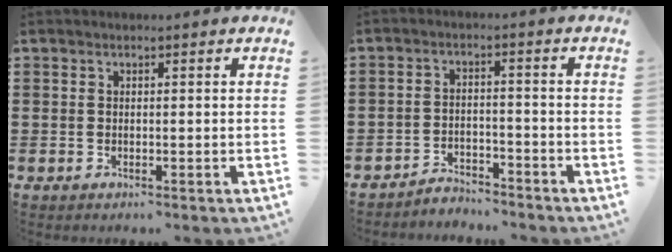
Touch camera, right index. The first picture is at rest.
{"total": 3.5, "force": [-3.4, 0.4, -0.1], "torque": [-0.008, 0.002, -0.074]}